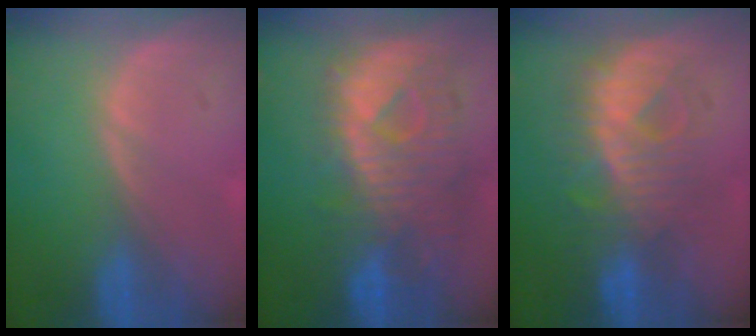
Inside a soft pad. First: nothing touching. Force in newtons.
{"total": 10.7, "press": 9.5, "slide": 4.9}
{"total": 8.2, "press": 8.0, "slide": 1.5}